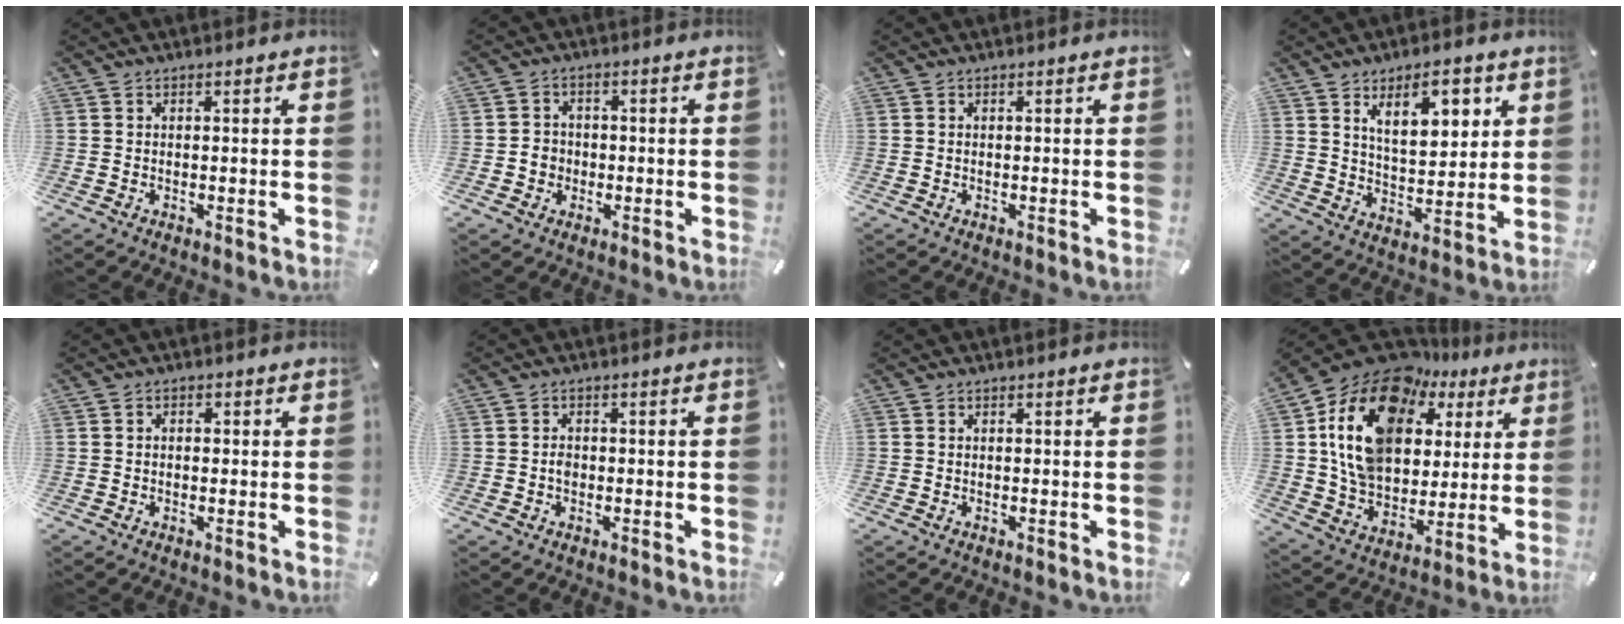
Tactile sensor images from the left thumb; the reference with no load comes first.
{"total": 3.7, "force": [-1.1, 3.5, 0.9], "torque": [-0.015, 0.008, -0.021]}
{"total": 0.0}
{"total": 11.1, "force": [6.2, 5.6, 7.2], "torque": [-0.105, -0.018, 0.104]}
{"total": 1.3, "force": [-0.2, 1.1, 0.7], "torque": [-0.014, 0.007, -0.006]}
{"total": 1.8, "force": [-0.5, 1.3, 1.2], "torque": [-0.024, 0.005, -0.011]}
{"total": 0.0}
{"total": 19.1, "force": [8.2, 13.6, 10.5], "torque": [-0.241, -0.051, 0.143]}